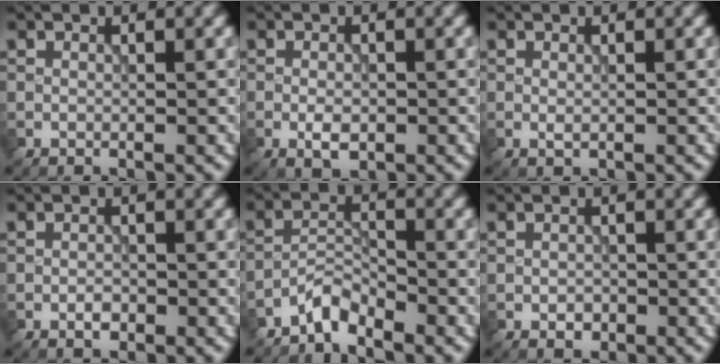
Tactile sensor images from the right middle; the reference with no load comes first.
{"total": 2.0, "force": [-0.7, 1.1, 1.6], "torque": [-0.027, -0.001, -0.012]}
{"total": 0.6, "force": [0.0, 0.2, 0.5], "torque": [-0.011, -0.002, 0.000]}
{"total": 1.2, "force": [-0.6, 0.6, 0.8], "torque": [-0.013, 0.001, -0.012]}
{"total": 2.5, "force": [-2.3, 0.5, 0.7], "torque": [-0.013, 0.011, -0.050]}
{"total": 1.1, "force": [-0.5, 0.8, 0.6], "torque": [-0.010, -0.002, -0.010]}